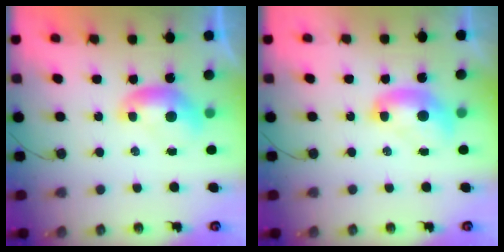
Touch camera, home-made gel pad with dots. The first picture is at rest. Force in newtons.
{"total": 2.1, "press": 2.1, "slide": 0.2}